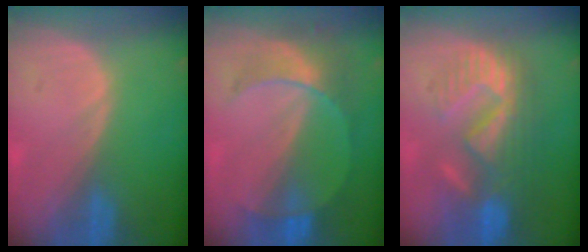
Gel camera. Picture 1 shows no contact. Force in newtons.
{"total": 7.6, "press": 6.8, "slide": 3.5}
{"total": 10.4, "press": 9.6, "slide": 3.8}